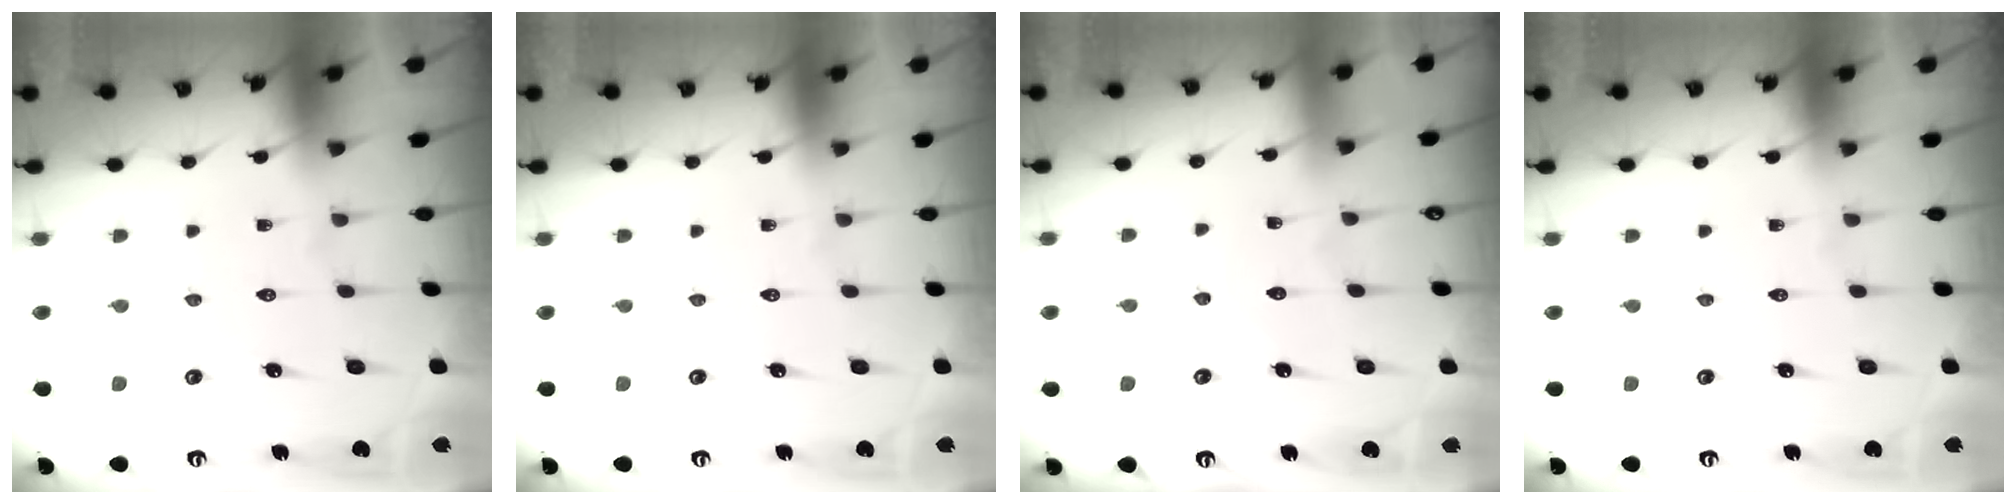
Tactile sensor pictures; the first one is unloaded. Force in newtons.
{"total": 0.0}
{"total": 2.9, "press": 2.9, "slide": 0.3}
{"total": 0.0}